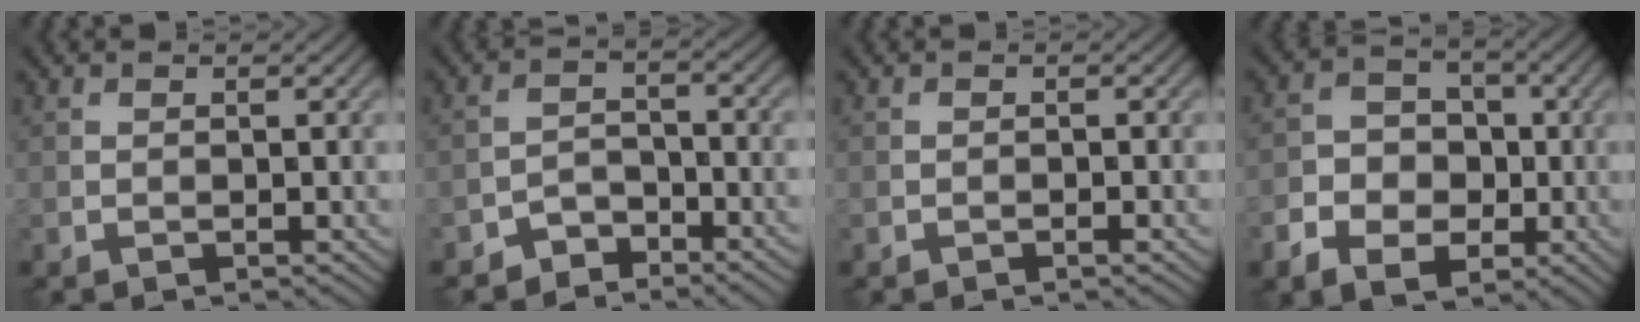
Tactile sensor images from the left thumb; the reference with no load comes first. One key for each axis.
{"total": 3.6, "fx": -3.0, "fy": 1.5, "fz": 1.1, "tx": -0.018, "ty": 0.008, "tz": -0.065}
{"total": 0.6, "fx": -0.4, "fy": 0.1, "fz": 0.4, "tx": -0.006, "ty": 0.001, "tz": -0.006}
{"total": 6.8, "fx": -2.3, "fy": 5.4, "fz": 3.5, "tx": -0.051, "ty": -0.009, "tz": -0.052}